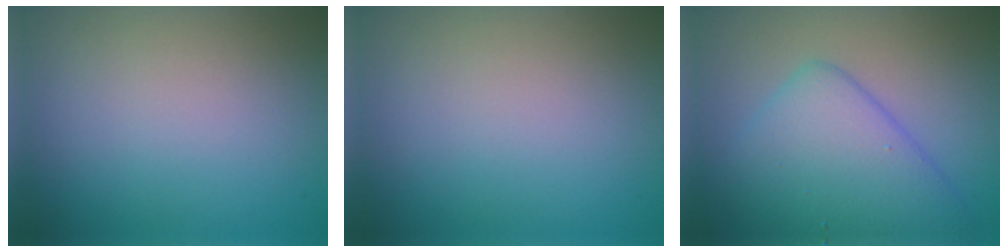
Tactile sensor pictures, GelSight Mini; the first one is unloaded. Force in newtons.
{"total": 0.0}
{"total": 6.8, "press": 6.8, "slide": 0.1}